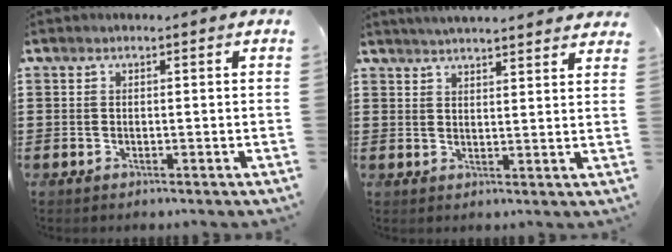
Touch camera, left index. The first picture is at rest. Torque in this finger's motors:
{"motor_torque": [1.65, -0.49, 0.39, 0.09]}